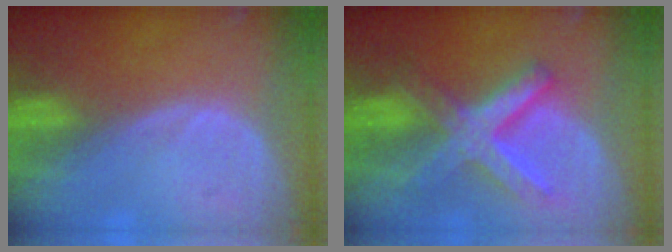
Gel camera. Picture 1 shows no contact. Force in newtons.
{"total": 8.8, "press": 8.8, "slide": 0.7}